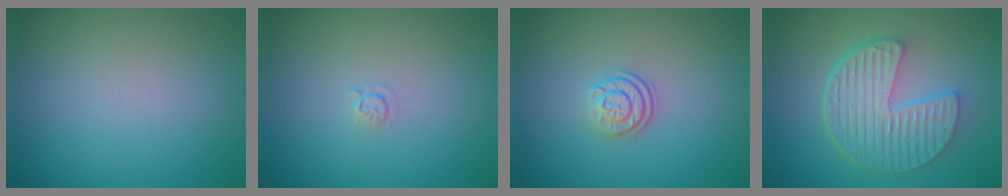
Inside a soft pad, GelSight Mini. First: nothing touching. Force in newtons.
{"total": 0.7, "press": 0.3, "slide": 0.6}
{"total": 2.5, "press": 1.8, "slide": 1.6}
{"total": 6.4, "press": 4.7, "slide": 4.4}